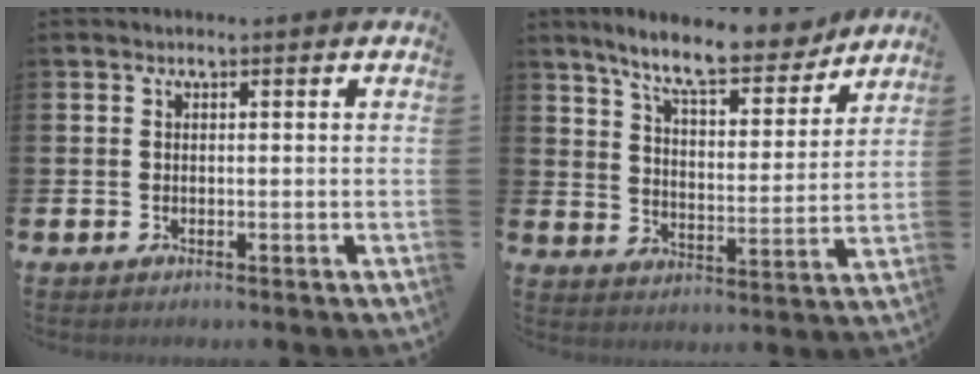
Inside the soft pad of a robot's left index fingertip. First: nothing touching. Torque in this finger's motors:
{"motor_torque": [0.41, -0.48, 0.84, 0.21]}